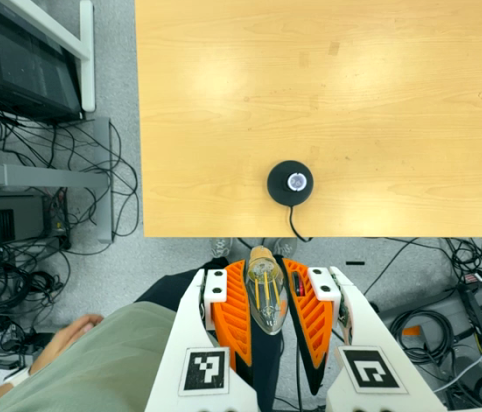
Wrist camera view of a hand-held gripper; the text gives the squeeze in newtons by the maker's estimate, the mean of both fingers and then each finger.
{"total": 18.5, "left": 18.9, "right": 18.2}